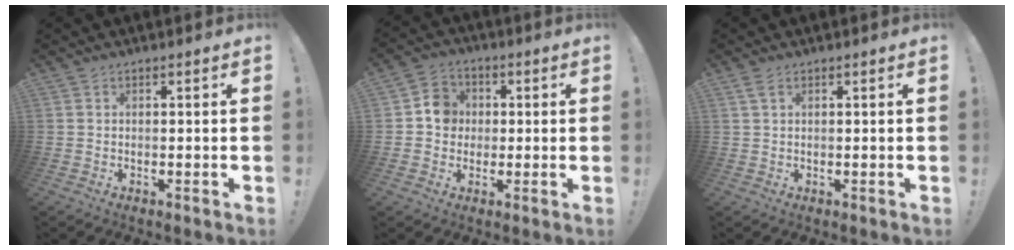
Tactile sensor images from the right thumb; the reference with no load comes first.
{"total": 8.0, "force": [0.3, 7.4, 3.0], "torque": [-0.030, 0.010, 0.008]}
{"total": 1.9, "force": [1.0, 0.7, 1.5], "torque": [-0.033, 0.002, 0.018]}